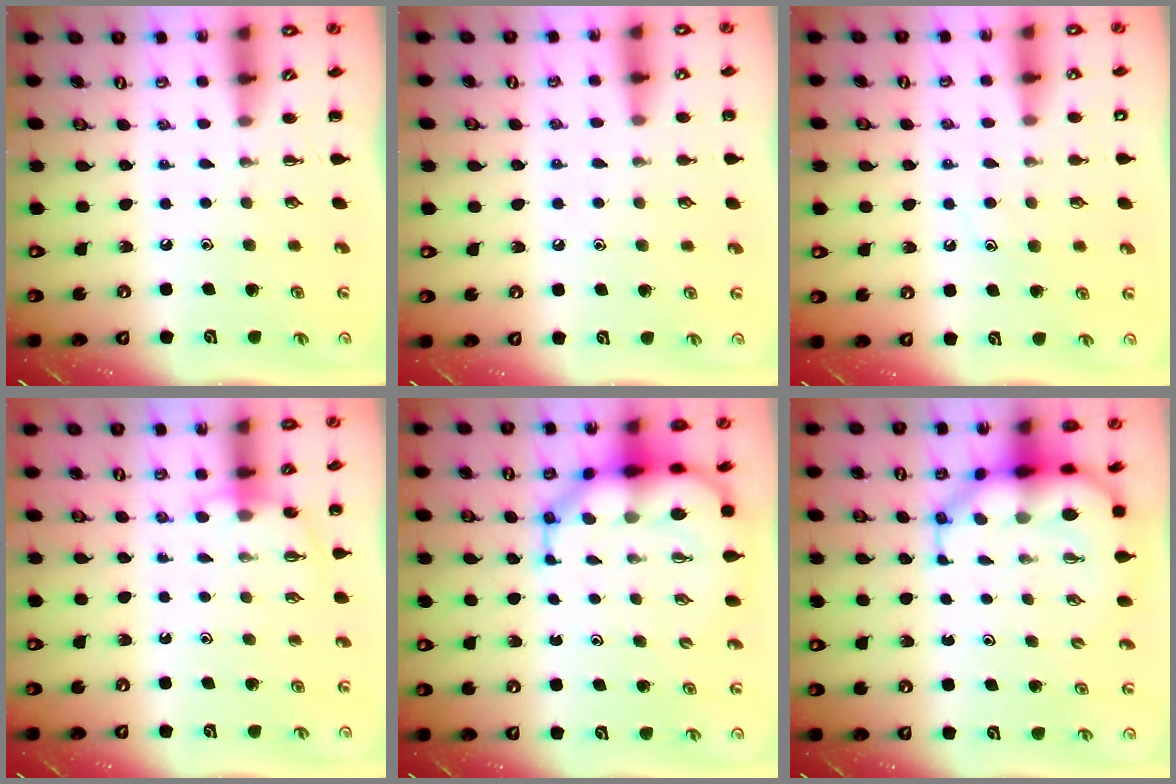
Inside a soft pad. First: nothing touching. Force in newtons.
{"total": 6.6, "press": 6.2, "slide": 2.2}
{"total": 7.6, "press": 7.5, "slide": 1.1}
{"total": 4.9, "press": 4.8, "slide": 0.8}
{"total": 10.8, "press": 10.3, "slide": 2.9}
{"total": 8.0, "press": 7.7, "slide": 2.2}